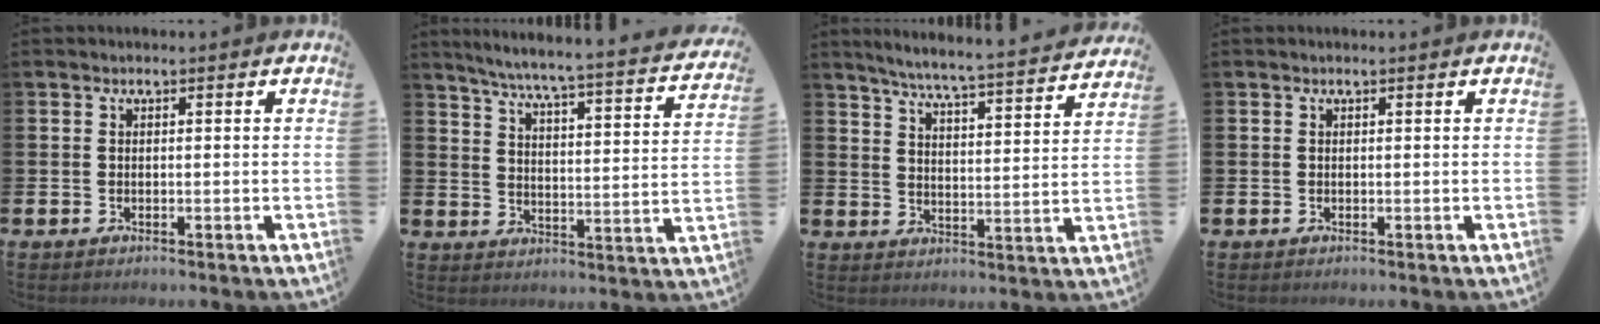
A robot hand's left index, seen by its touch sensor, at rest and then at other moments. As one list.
[{"total": 5.6, "force": [4.9, -0.1, 2.6], "torque": [-0.077, -0.046, 0.077]}, {"total": 6.3, "force": [6.0, -0.3, 2.0], "torque": [-0.058, -0.049, 0.099]}, {"total": 0.0}]